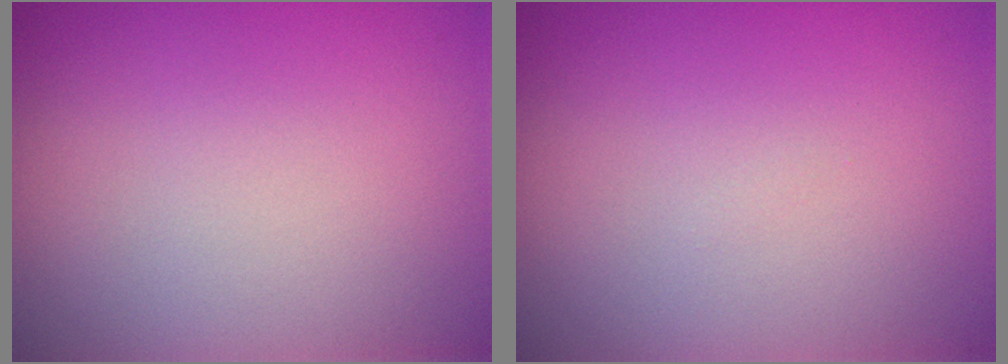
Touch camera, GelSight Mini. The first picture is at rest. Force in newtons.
{"total": 0.0}